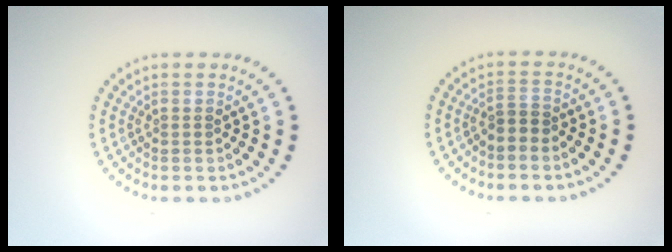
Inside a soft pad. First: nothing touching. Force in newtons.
{"total": 1.8, "press": 1.4, "slide": 1.1}